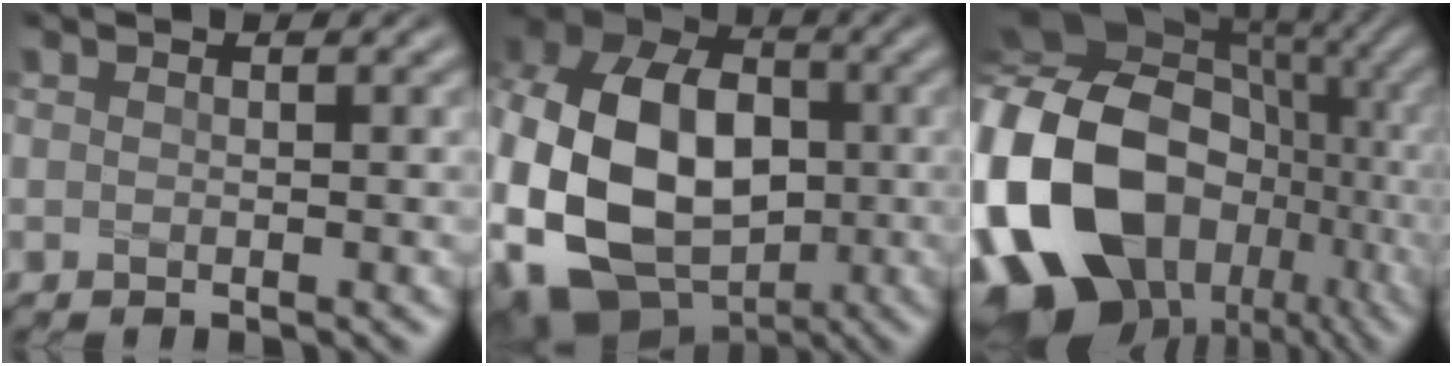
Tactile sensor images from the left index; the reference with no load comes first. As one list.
[{"total": 16.2, "force": [-3.4, 11.6, 10.8], "torque": [-0.243, -0.005, -0.058]}, {"total": 20.9, "force": [-4.2, 15.7, 13.1], "torque": [-0.302, -0.007, -0.064]}]